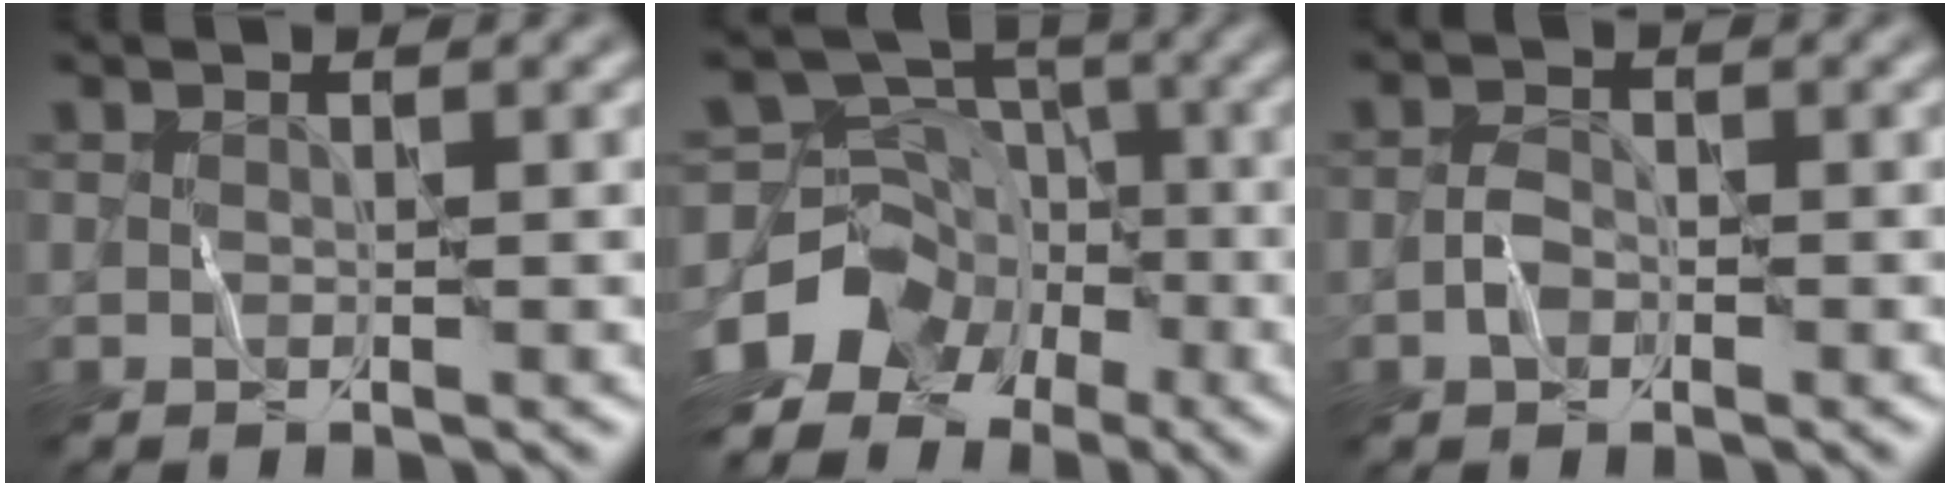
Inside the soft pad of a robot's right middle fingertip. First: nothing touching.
{"total": 10.0, "force": [-5.5, 7.6, 3.4], "torque": [-0.064, 0.000, -0.100]}
{"total": 1.4, "force": [-0.7, 0.9, 0.8], "torque": [-0.012, 0.006, -0.017]}